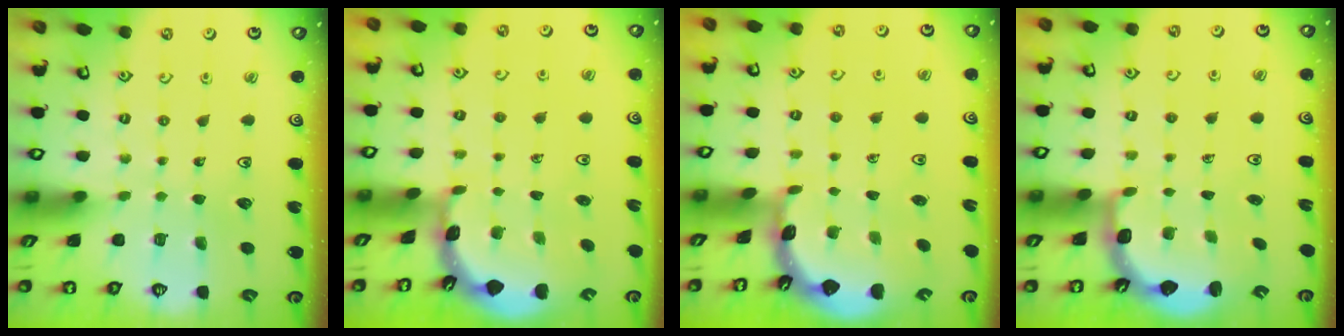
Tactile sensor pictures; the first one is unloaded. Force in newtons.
{"total": 1.5, "press": 1.5, "slide": 0.1}
{"total": 1.6, "press": 1.6, "slide": 0.2}
{"total": 3.1, "press": 2.5, "slide": 1.8}